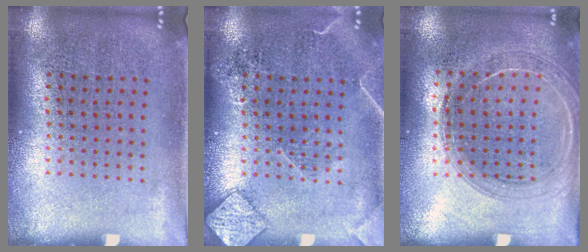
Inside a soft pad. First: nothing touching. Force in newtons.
{"total": 2.3, "press": 2.3, "slide": 0.3}
{"total": 1.5, "press": 1.5, "slide": 0.2}